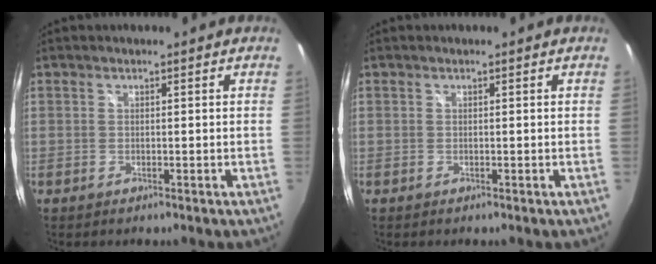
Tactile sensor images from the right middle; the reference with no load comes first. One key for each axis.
{"total": 0.0}